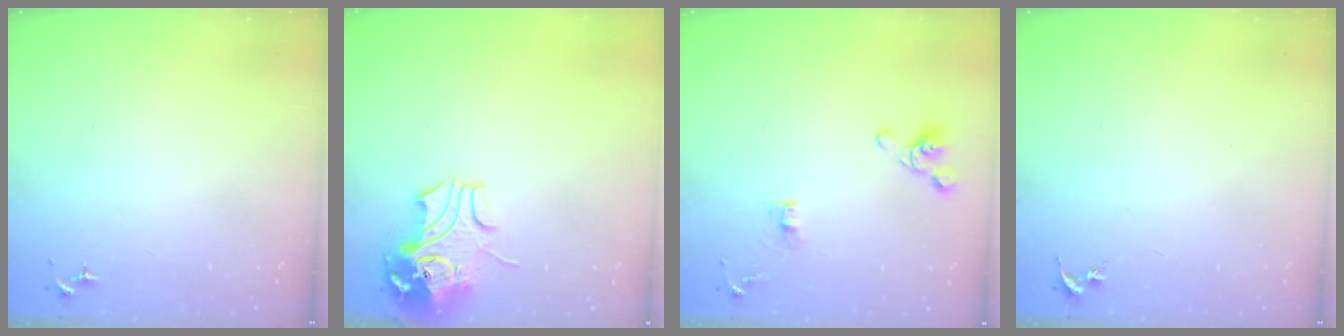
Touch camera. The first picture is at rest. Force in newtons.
{"total": 9.6, "press": 9.5, "slide": 1.4}
{"total": 7.7, "press": 7.3, "slide": 2.3}
{"total": 0.0}